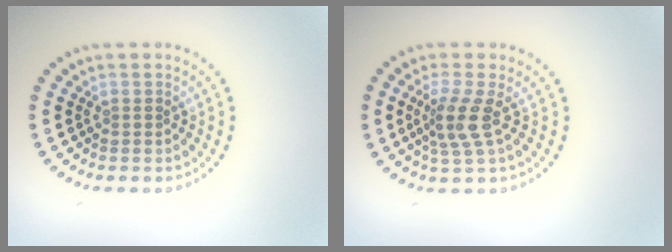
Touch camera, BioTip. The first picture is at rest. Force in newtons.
{"total": 2.8, "press": 2.1, "slide": 1.8}